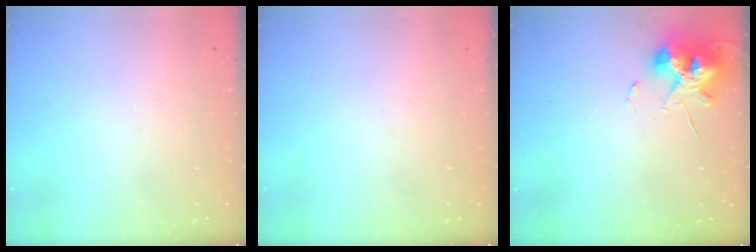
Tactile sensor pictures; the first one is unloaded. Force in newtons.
{"total": 0.0}
{"total": 12.0, "press": 11.8, "slide": 1.9}